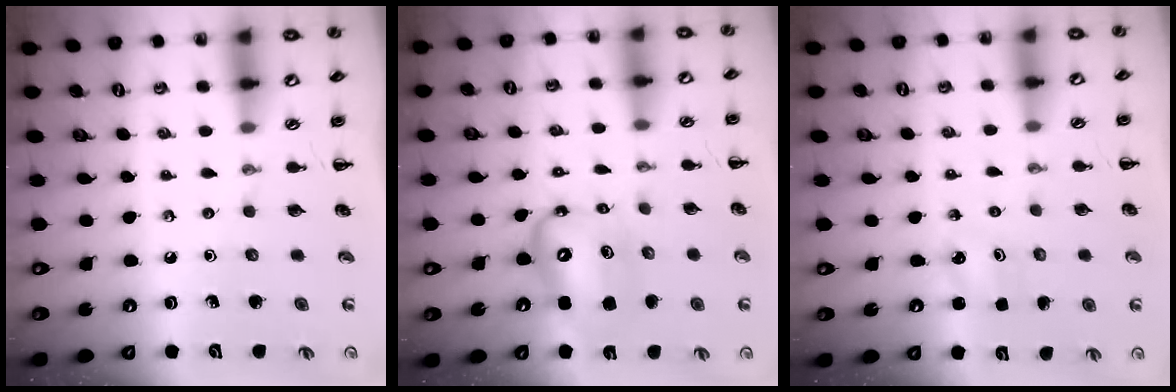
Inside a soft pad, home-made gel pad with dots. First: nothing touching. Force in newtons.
{"total": 11.9, "press": 11.4, "slide": 3.1}
{"total": 2.3, "press": 2.2, "slide": 0.7}